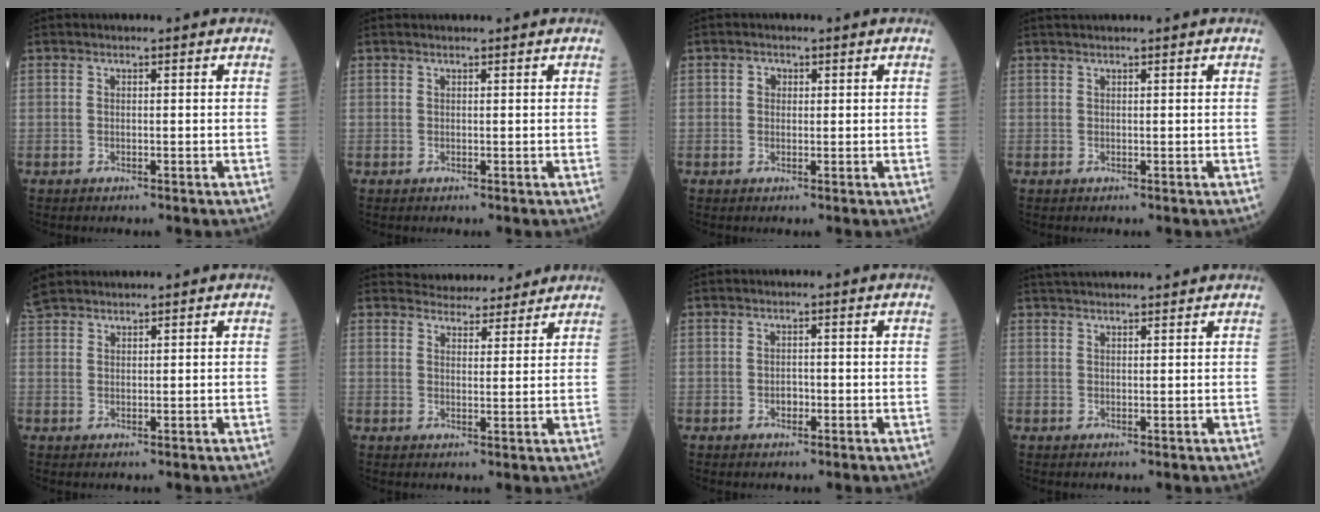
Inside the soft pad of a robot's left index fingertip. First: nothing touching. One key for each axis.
{"total": 0.6, "fx": 0.6, "fy": 0.0, "fz": 0.1, "tx": -0.005, "ty": 0.007, "tz": 0.011}
{"total": 1.2, "fx": 0.1, "fy": 1.1, "fz": 0.5, "tx": -0.011, "ty": 0.002, "tz": -0.001}
{"total": 1.7, "fx": 1.5, "fy": -0.3, "fz": 0.8, "tx": -0.007, "ty": 0.022, "tz": 0.031}
{"total": 4.6, "fx": 4.3, "fy": 1.0, "fz": 1.2, "tx": -0.036, "ty": 0.025, "tz": 0.091}
{"total": 7.6, "fx": 7.2, "fy": 2.2, "fz": 1.1, "tx": -0.012, "ty": 0.008, "tz": 0.089}
{"total": 1.1, "fx": -0.5, "fy": 0.8, "fz": 0.6, "tx": -0.009, "ty": 0.003, "tz": -0.007}
{"total": 7.9, "fx": 7.3, "fy": 0.5, "fz": 3.0, "tx": -0.046, "ty": 0.036, "tz": 0.106}